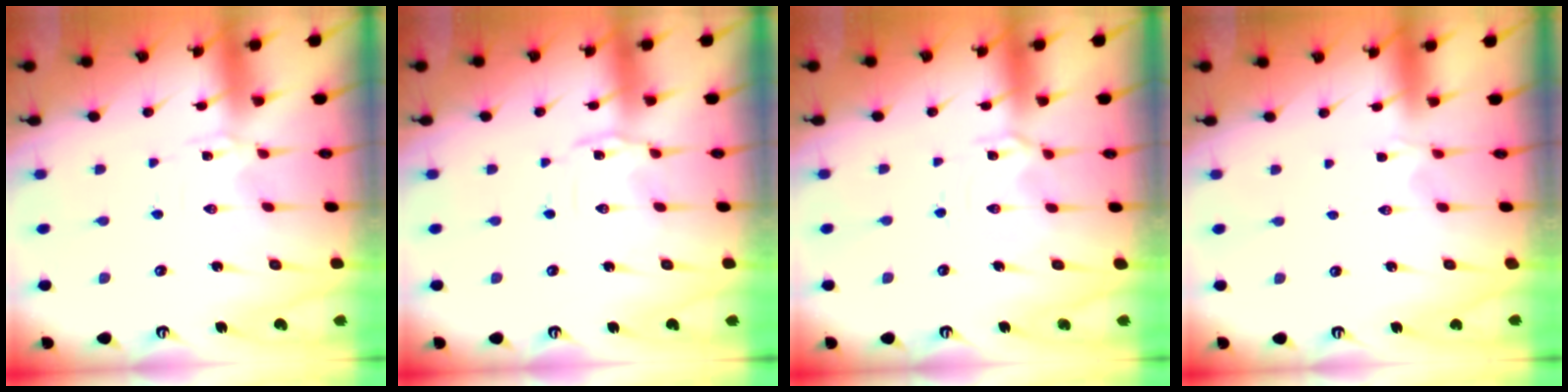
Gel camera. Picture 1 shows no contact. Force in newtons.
{"total": 2.0, "press": 2.0, "slide": 0.2}
{"total": 2.8, "press": 2.7, "slide": 0.5}
{"total": 1.3, "press": 1.3, "slide": 0.4}